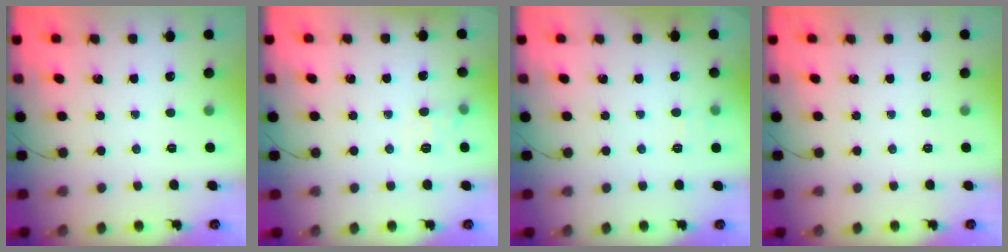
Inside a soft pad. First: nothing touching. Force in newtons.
{"total": 7.1, "press": 6.9, "slide": 1.7}
{"total": 5.5, "press": 5.3, "slide": 1.3}
{"total": 0.0}